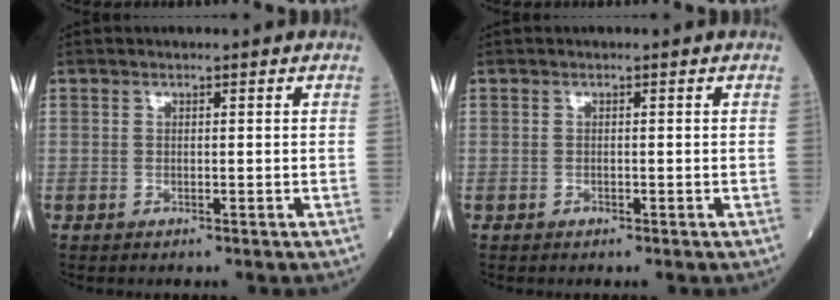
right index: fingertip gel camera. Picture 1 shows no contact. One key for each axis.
{"total": 0.0}